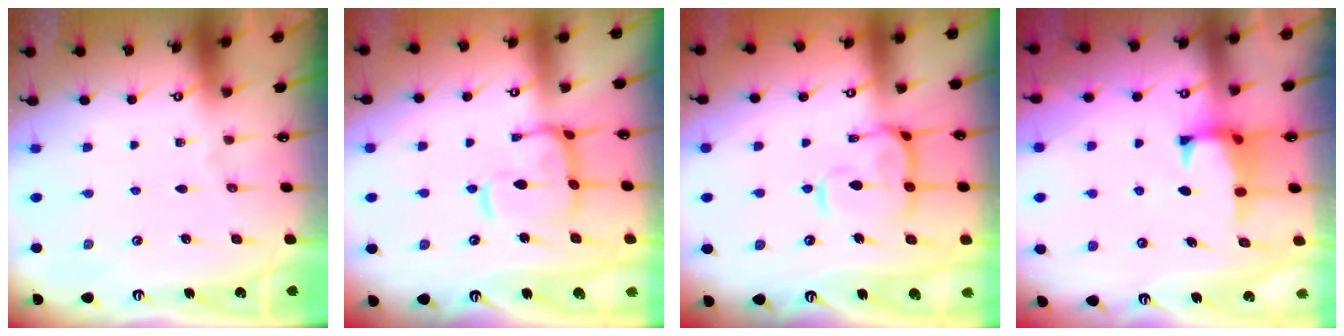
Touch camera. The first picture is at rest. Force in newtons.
{"total": 8.9, "press": 8.8, "slide": 1.2}
{"total": 9.3, "press": 9.2, "slide": 1.2}
{"total": 0.8, "press": 0.2, "slide": 0.8}